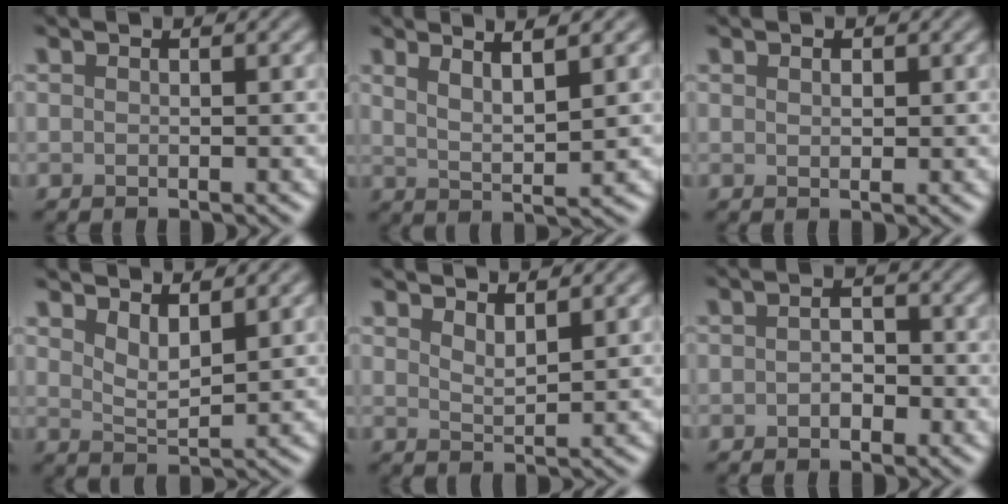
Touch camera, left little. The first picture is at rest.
{"total": 3.9, "force": [2.4, 0.7, 3.0], "torque": [-0.048, -0.001, 0.043]}
{"total": 1.0, "force": [0.4, 0.6, 0.7], "torque": [-0.012, 0.000, 0.008]}
{"total": 2.7, "force": [1.9, 0.8, 1.8], "torque": [-0.035, -0.011, 0.038]}
{"total": 2.1, "force": [1.8, 0.4, 1.1], "torque": [-0.018, -0.003, 0.032]}
{"total": 2.0, "force": [-0.5, 1.2, 1.5], "torque": [-0.025, 0.002, -0.013]}